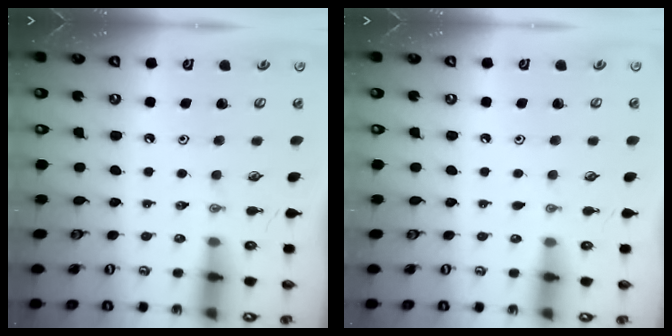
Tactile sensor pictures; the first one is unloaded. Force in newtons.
{"total": 2.3, "press": 2.3, "slide": 0.2}